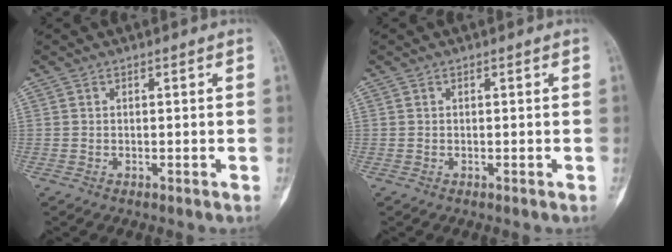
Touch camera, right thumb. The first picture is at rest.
{"total": 0.0}